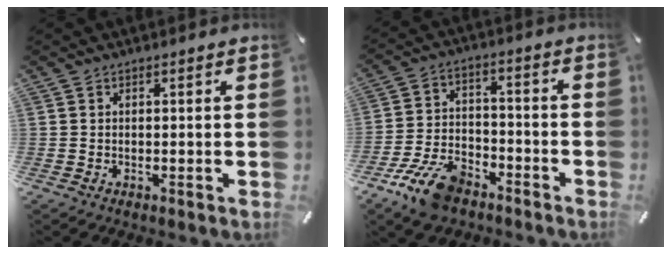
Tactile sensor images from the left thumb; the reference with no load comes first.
{"total": 12.3, "force": [-8.2, 6.4, 6.5], "torque": [-0.125, 0.049, -0.151]}